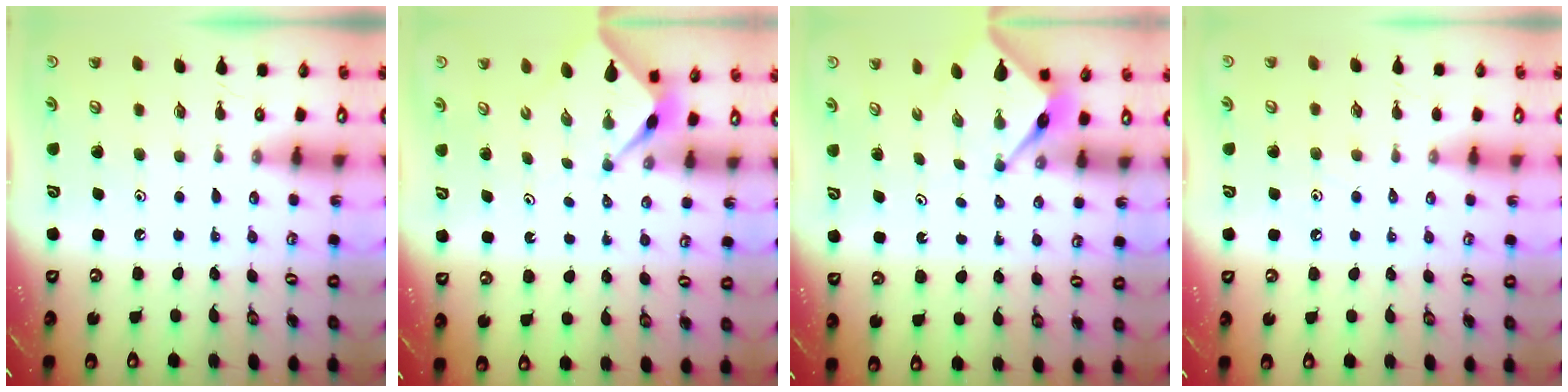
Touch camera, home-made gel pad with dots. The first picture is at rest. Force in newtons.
{"total": 2.3, "press": 2.3, "slide": 0.3}
{"total": 3.9, "press": 3.9, "slide": 0.3}
{"total": 3.0, "press": 3.0, "slide": 0.6}